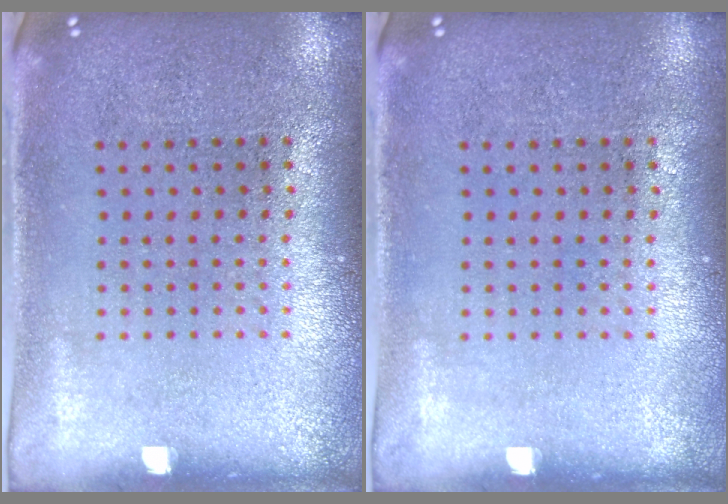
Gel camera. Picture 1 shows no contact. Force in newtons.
{"total": 0.0}